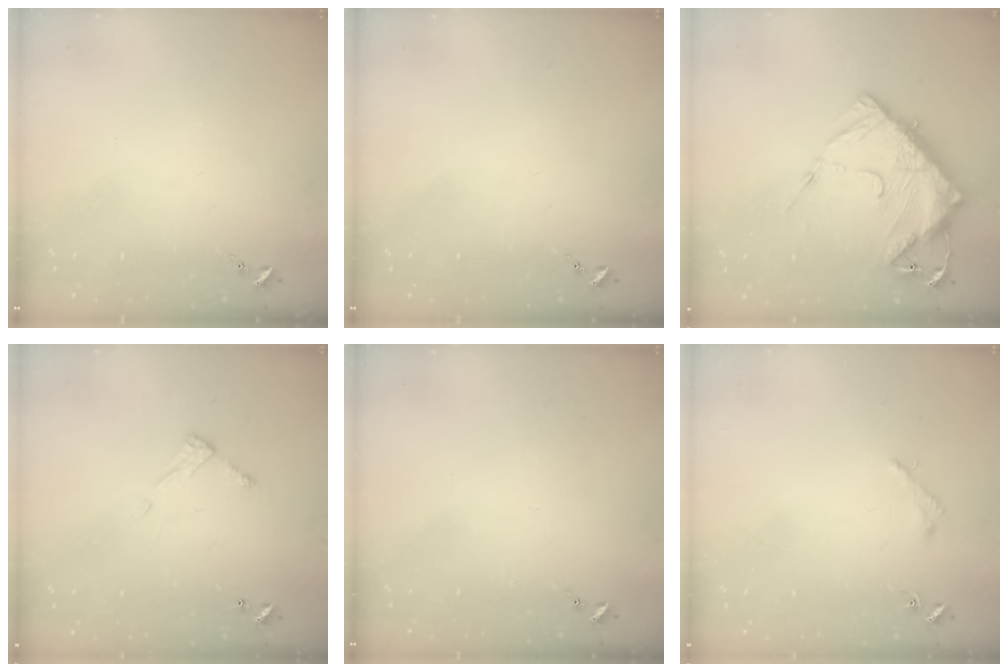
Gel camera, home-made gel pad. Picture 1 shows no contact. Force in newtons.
{"total": 0.0}
{"total": 16.9, "press": 16.8, "slide": 1.8}
{"total": 6.6, "press": 6.6, "slide": 0.3}
{"total": 0.0}
{"total": 1.6, "press": 1.6, "slide": 0.2}